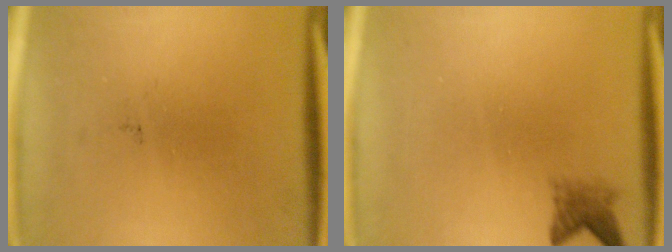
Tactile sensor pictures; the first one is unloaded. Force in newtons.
{"total": 2.2}